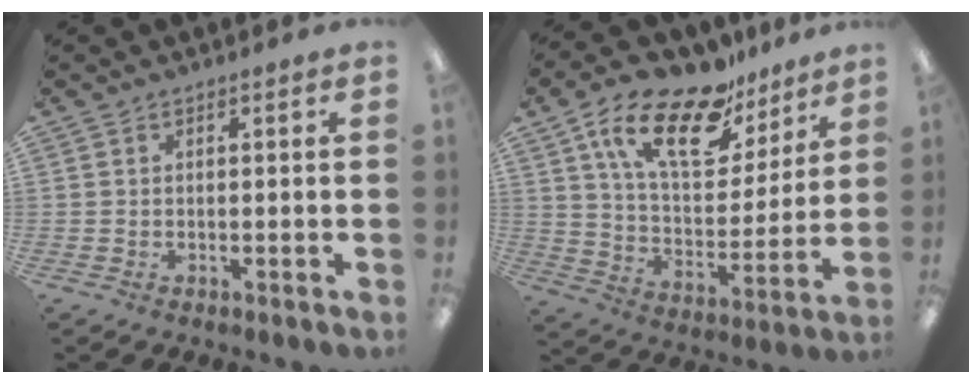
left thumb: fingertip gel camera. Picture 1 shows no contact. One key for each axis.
{"total": 20.8, "fx": 13.4, "fy": 9.6, "fz": 12.7, "tx": -0.224, "ty": -0.066, "tz": 0.232}